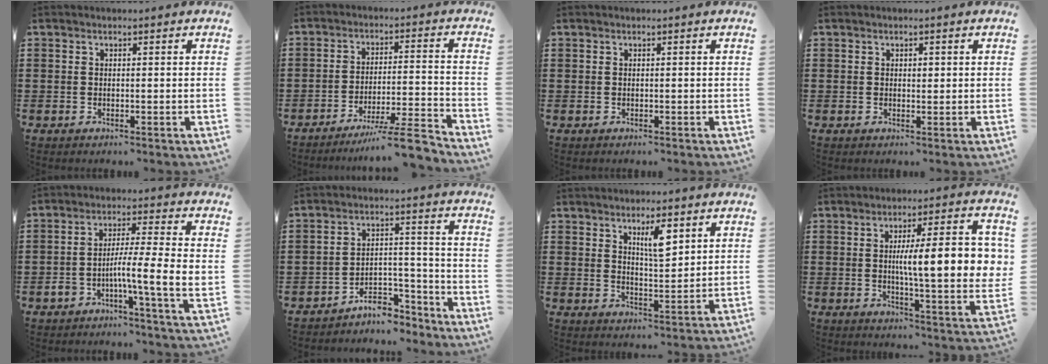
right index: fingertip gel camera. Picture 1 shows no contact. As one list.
[{"total": 8.0, "force": [-6.8, -0.2, 4.2], "torque": [-0.068, -0.001, -0.130]}, {"total": 0.0}, {"total": 0.8, "force": [0.3, 0.5, 0.6], "torque": [-0.003, 0.000, 0.003]}, {"total": 7.6, "force": [-2.4, 0.2, 7.2], "torque": [-0.137, -0.009, -0.050]}, {"total": 6.1, "force": [-5.7, 1.6, 1.6], "torque": [-0.030, 0.017, -0.112]}, {"total": 5.2, "force": [2.8, 1.6, 4.1], "torque": [-0.064, -0.004, 0.042]}, {"total": 12.2, "force": [1.1, 2.5, 11.9], "torque": [-0.186, 0.000, 0.014]}]